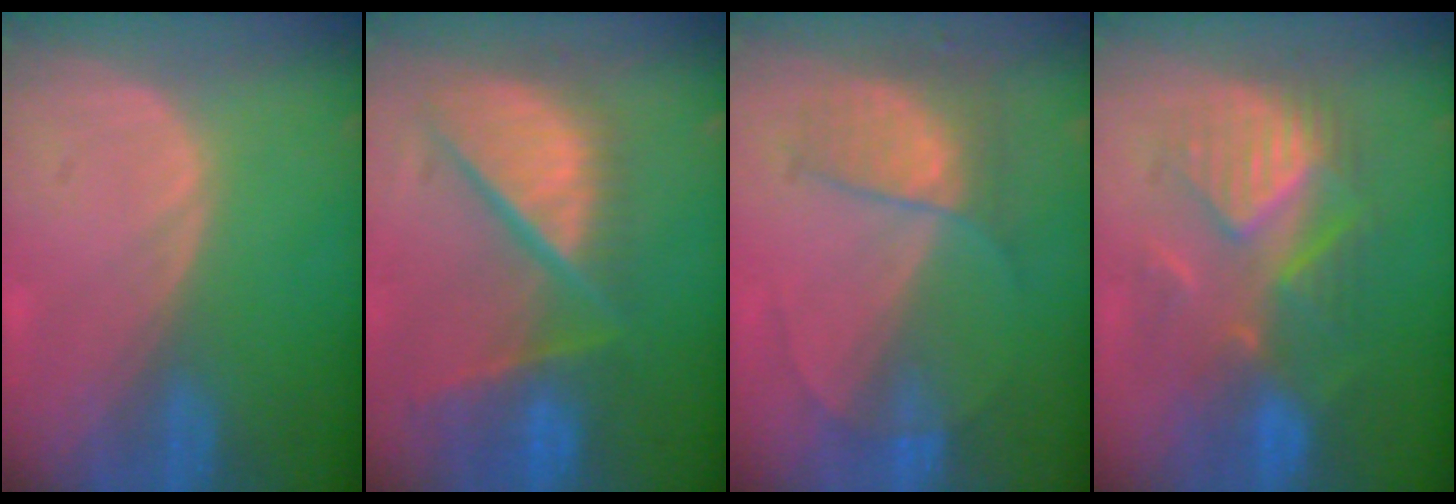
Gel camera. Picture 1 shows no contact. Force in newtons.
{"total": 12.0, "press": 9.8, "slide": 6.8}
{"total": 7.0, "press": 6.0, "slide": 3.6}
{"total": 9.0, "press": 8.9, "slide": 0.9}